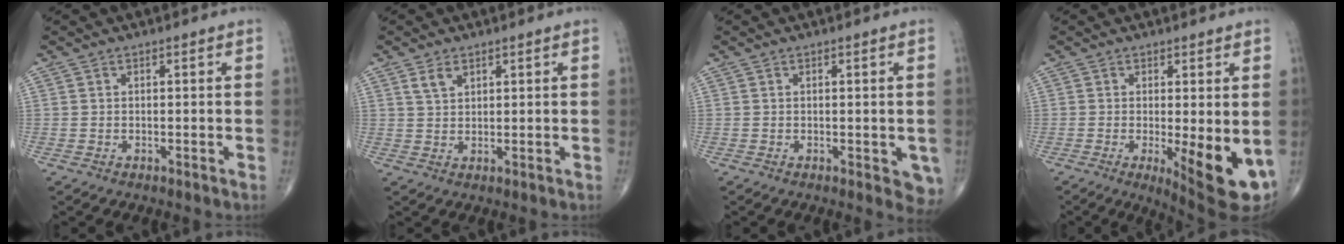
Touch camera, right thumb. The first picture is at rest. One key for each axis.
{"total": 2.8, "fx": 1.7, "fy": 1.5, "fz": 1.6, "tx": -0.027, "ty": -0.005, "tz": 0.037}
{"total": 4.4, "fx": -1.2, "fy": 1.9, "fz": 3.8, "tx": -0.024, "ty": -0.007, "tz": -0.014}
{"total": 11.2, "fx": -2.3, "fy": 3.1, "fz": 10.5, "tx": -0.137, "ty": -0.025, "tz": -0.023}